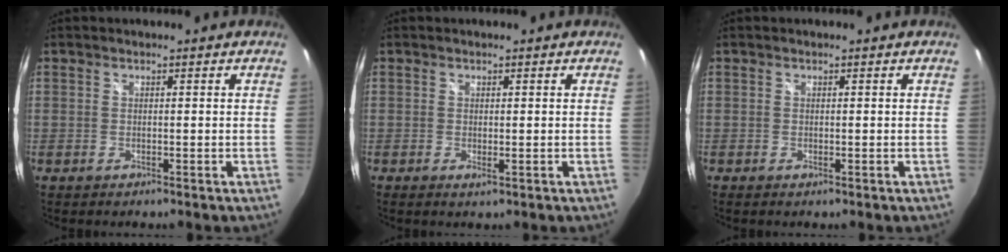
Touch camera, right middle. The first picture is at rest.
{"total": 0.9, "force": [-0.1, 0.4, 0.8], "torque": [-0.015, -0.003, -0.002]}
{"total": 0.0}